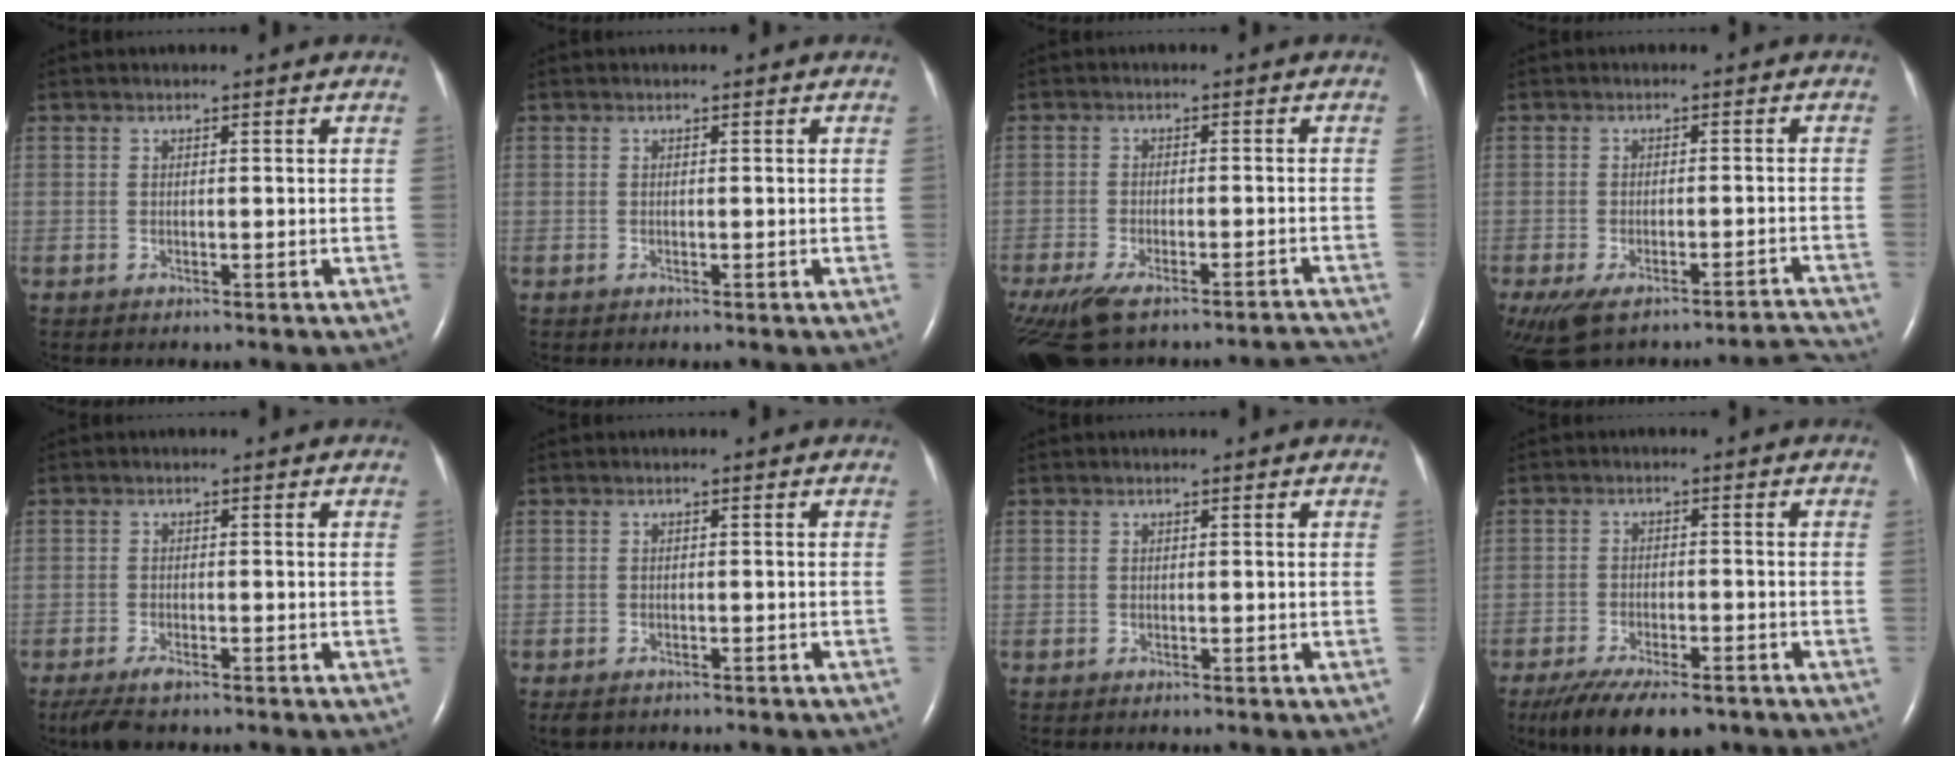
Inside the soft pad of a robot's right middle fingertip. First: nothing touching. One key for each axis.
{"total": 0.0}
{"total": 13.2, "fx": -11.7, "fy": 2.0, "fz": 5.8, "tx": -0.112, "ty": 0.000, "tz": -0.176}
{"total": 9.0, "fx": -8.2, "fy": 0.8, "fz": 3.7, "tx": -0.061, "ty": 0.012, "tz": -0.118}
{"total": 3.9, "fx": -2.9, "fy": 0.9, "fz": 2.4, "tx": -0.053, "ty": -0.010, "tz": -0.049}
{"total": 5.2, "fx": -4.4, "fy": 1.6, "fz": 2.3, "tx": -0.036, "ty": -0.008, "tz": -0.051}
{"total": 0.0}
{"total": 12.2, "fx": -9.2, "fy": 3.9, "fz": 7.0, "tx": -0.118, "ty": -0.016, "tz": -0.141}